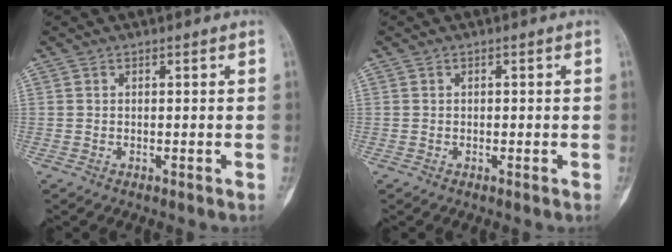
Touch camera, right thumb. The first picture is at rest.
{"total": 0.0}